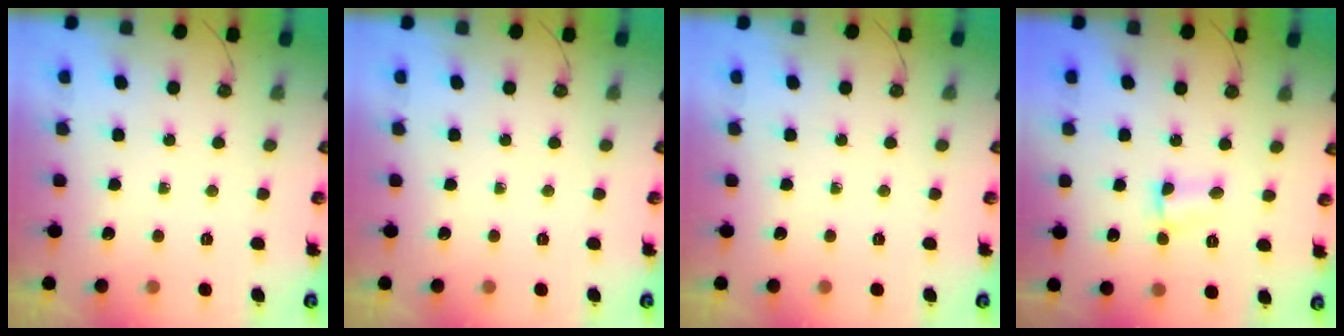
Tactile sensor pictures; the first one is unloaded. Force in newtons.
{"total": 0.0}
{"total": 0.0}
{"total": 2.1, "press": 2.0, "slide": 0.5}